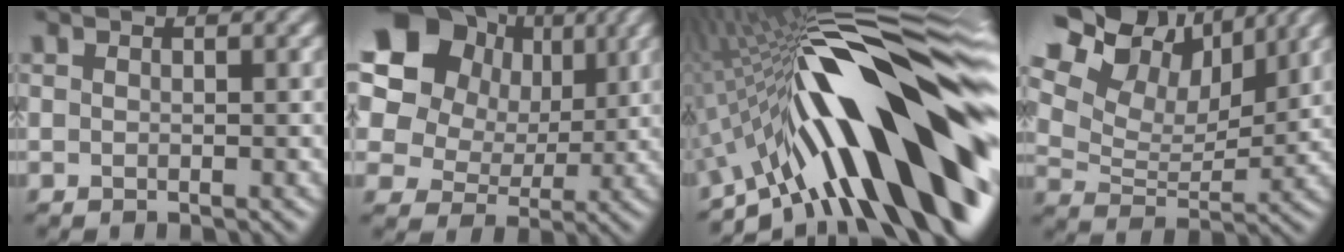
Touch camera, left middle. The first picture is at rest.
{"total": 16.0, "force": [7.2, 12.4, 7.1], "torque": [-0.171, 0.053, 0.132]}
{"total": 17.6, "force": [-2.2, 5.5, 16.5], "torque": [-0.211, 0.047, -0.061]}
{"total": 13.8, "force": [8.5, 8.6, 6.8], "torque": [-0.145, 0.042, 0.150]}